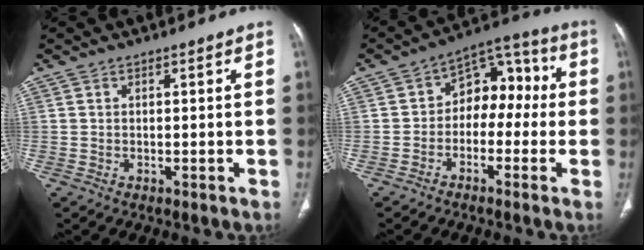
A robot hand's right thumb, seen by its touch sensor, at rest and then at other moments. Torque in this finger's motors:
{"motor_torque": [-0.35, 0.56, 0.01, -0.15, 0.10]}